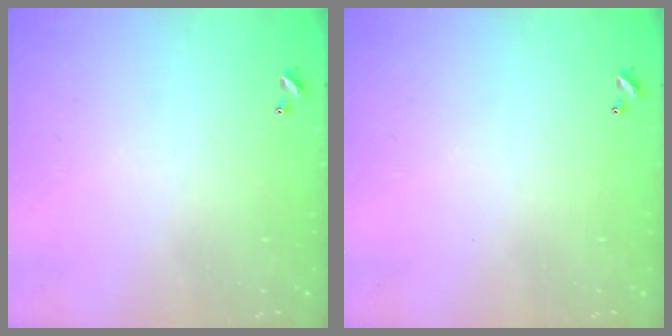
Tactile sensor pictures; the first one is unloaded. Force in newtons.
{"total": 0.0}